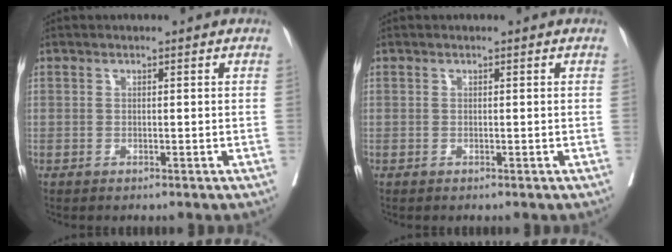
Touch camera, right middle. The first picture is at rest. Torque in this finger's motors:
{"motor_torque": [0.02, -0.75, 0.02, 0.00]}